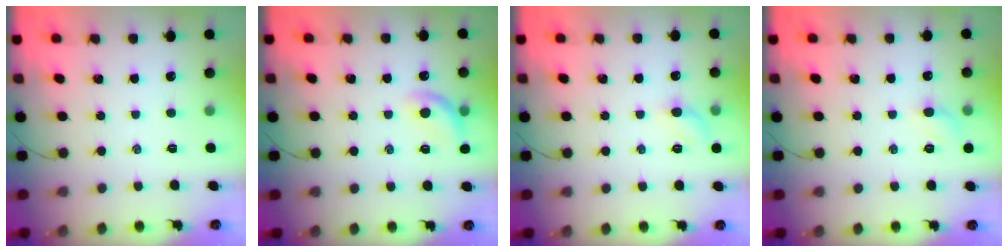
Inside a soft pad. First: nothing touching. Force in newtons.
{"total": 10.1, "press": 9.9, "slide": 2.1}
{"total": 5.2, "press": 5.1, "slide": 0.9}
{"total": 4.5, "press": 4.2, "slide": 1.5}